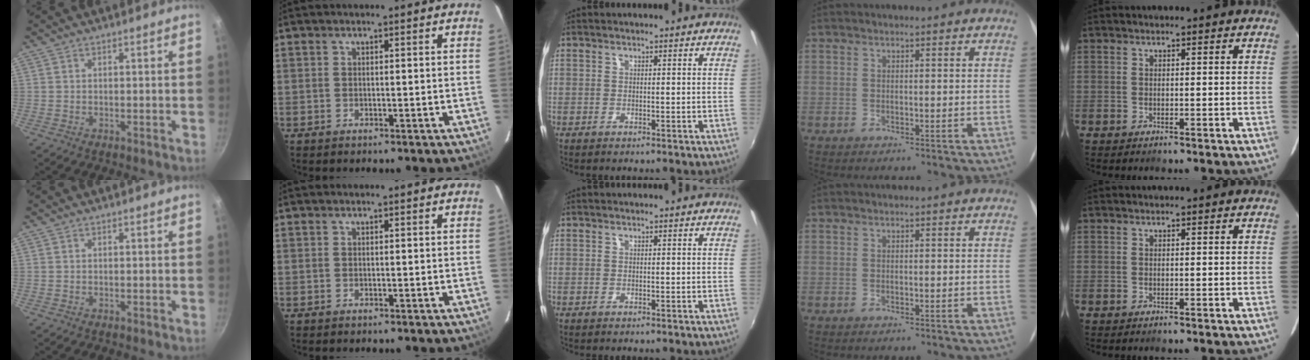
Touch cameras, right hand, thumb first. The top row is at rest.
{}